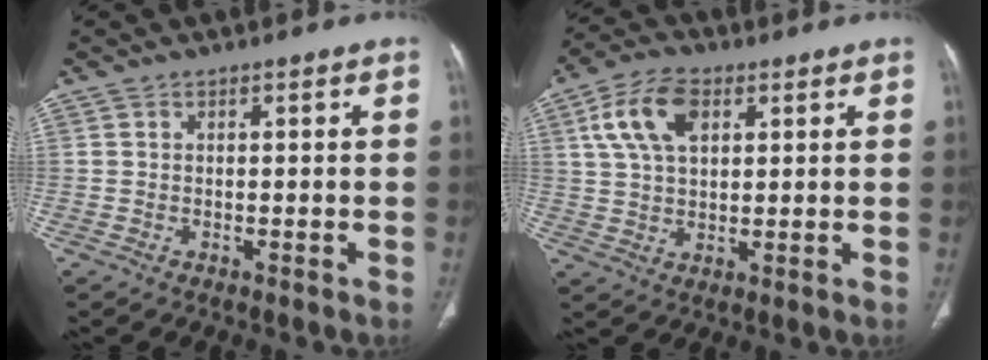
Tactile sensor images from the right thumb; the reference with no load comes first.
{"total": 10.4, "force": [3.9, 6.0, 7.6], "torque": [-0.139, 0.003, 0.071]}